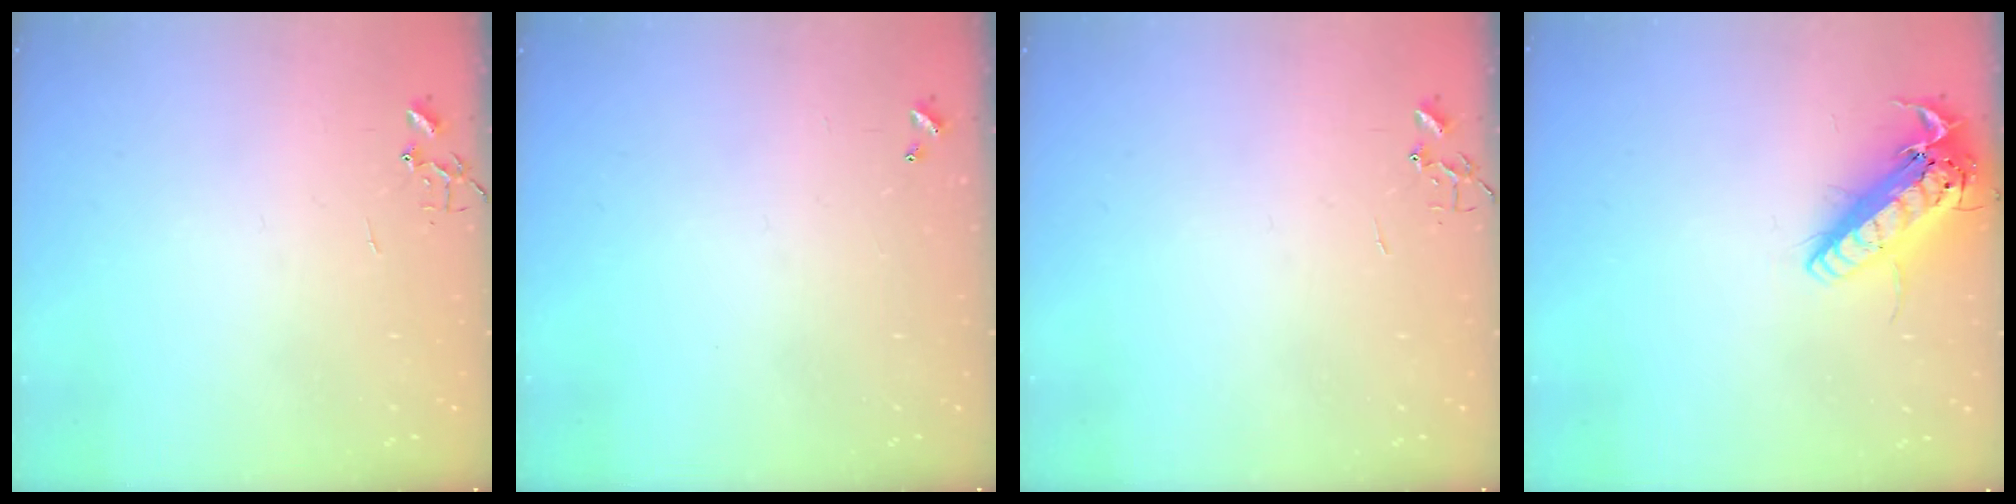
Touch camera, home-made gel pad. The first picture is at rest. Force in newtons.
{"total": 0.0}
{"total": 0.0}
{"total": 18.2, "press": 17.9, "slide": 3.4}